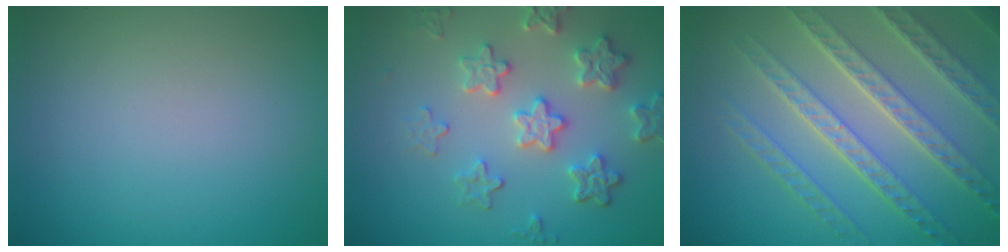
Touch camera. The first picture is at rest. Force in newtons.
{"total": 4.8, "press": 4.1, "slide": 2.6}
{"total": 7.9, "press": 5.5, "slide": 5.7}